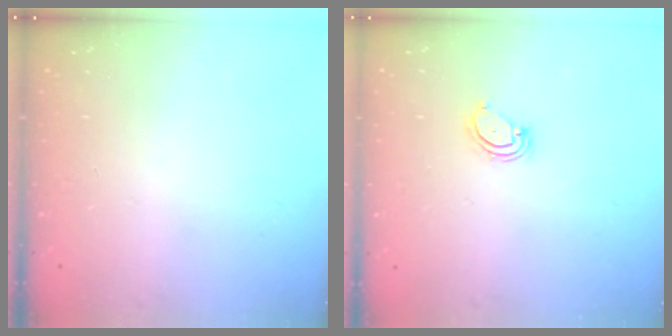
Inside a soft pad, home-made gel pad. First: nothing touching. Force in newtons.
{"total": 3.3, "press": 3.2, "slide": 0.7}